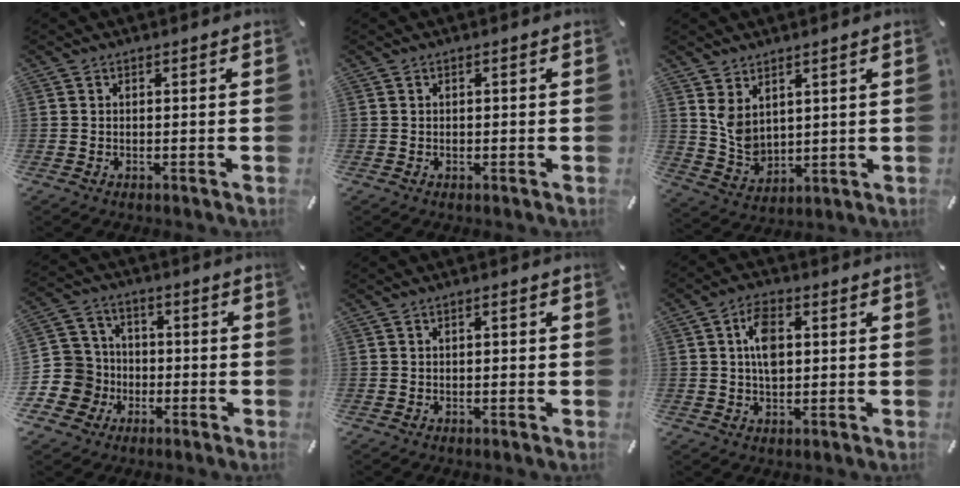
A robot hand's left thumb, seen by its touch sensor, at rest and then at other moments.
{"total": 0.8, "force": [-0.1, 0.5, 0.6], "torque": [-0.013, 0.002, -0.003]}
{"total": 6.3, "force": [3.0, 4.8, 2.7], "torque": [-0.075, -0.024, 0.056]}
{"total": 10.7, "force": [-3.3, 10.1, 1.2], "torque": [-0.049, 0.030, -0.059]}
{"total": 1.5, "force": [-0.1, 0.7, 1.3], "torque": [-0.024, 0.004, -0.003]}
{"total": 7.1, "force": [1.3, 4.3, 5.6], "torque": [-0.089, 0.004, 0.019]}